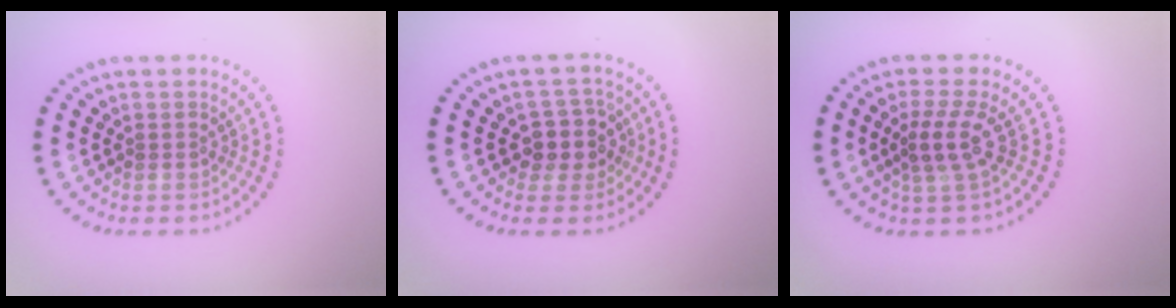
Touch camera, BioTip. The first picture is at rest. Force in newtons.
{"total": 2.9, "press": 2.5, "slide": 1.4}
{"total": 2.7, "press": 2.2, "slide": 1.6}